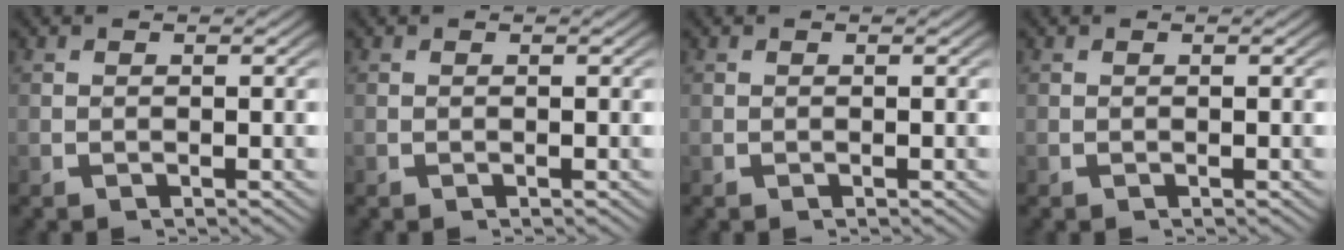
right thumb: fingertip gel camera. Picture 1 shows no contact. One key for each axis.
{"total": 0.0}
{"total": 0.0}
{"total": 0.0}